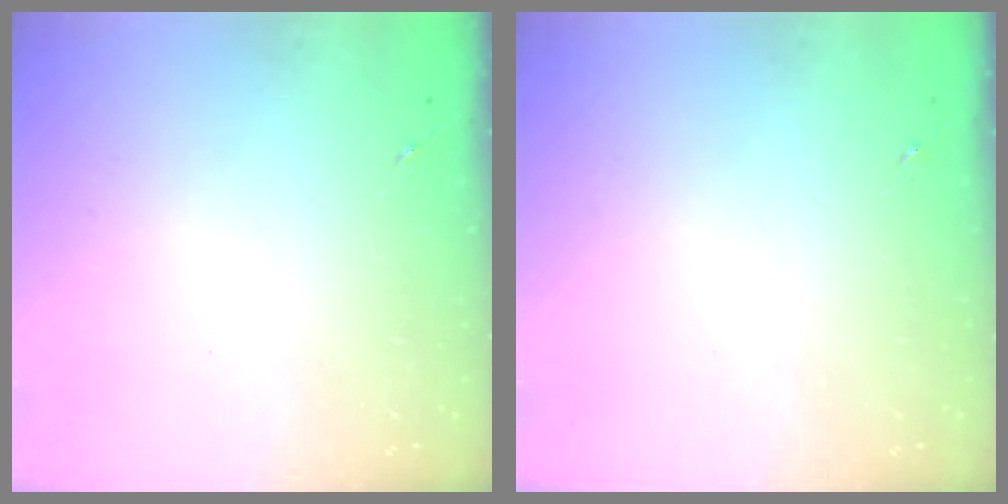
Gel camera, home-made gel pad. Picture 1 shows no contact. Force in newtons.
{"total": 0.0}